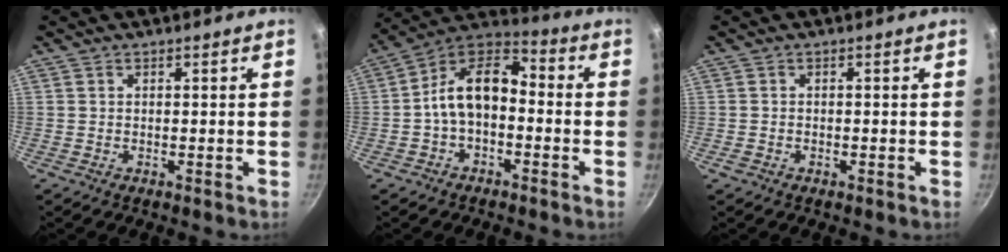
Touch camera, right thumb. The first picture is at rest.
{"total": 12.5, "force": [-1.6, 7.7, 9.6], "torque": [-0.151, 0.056, -0.047]}
{"total": 1.0, "force": [-0.5, 0.7, 0.5], "torque": [-0.013, 0.002, -0.010]}